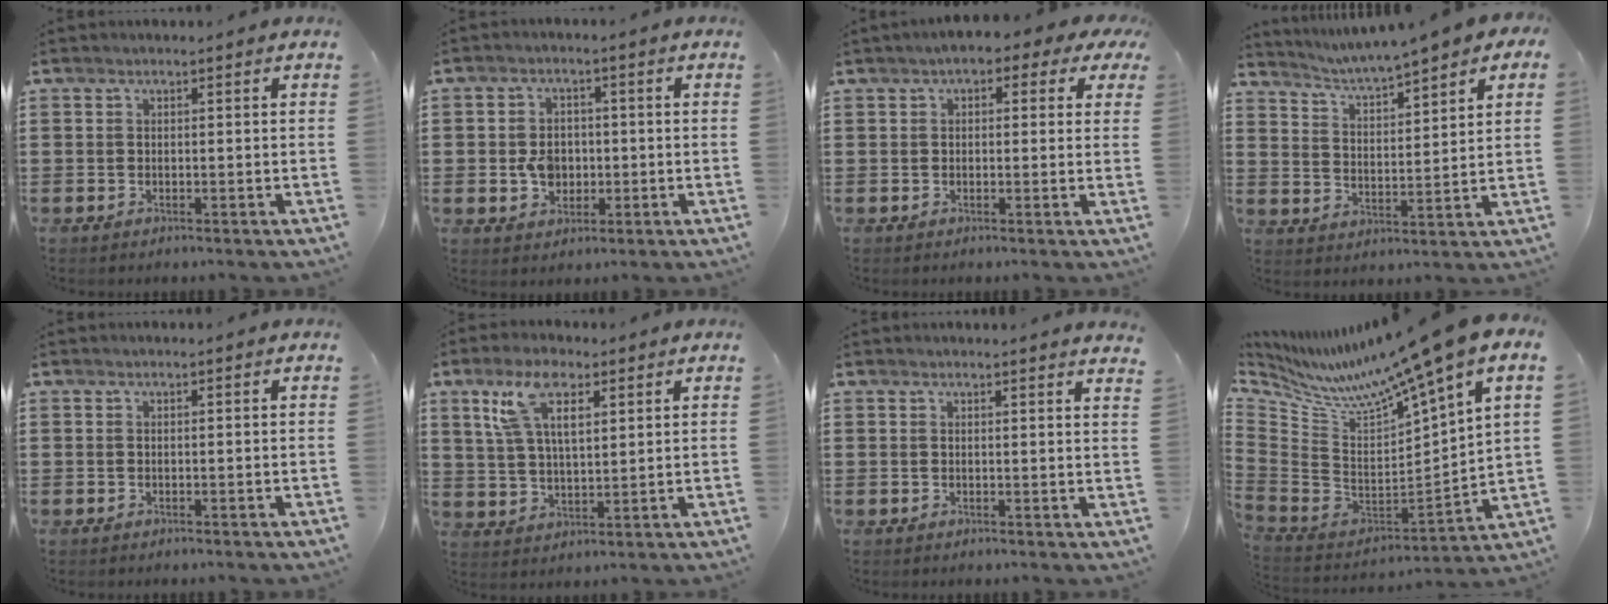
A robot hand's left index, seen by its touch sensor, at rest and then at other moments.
{"total": 4.9, "force": [-0.5, 3.9, 3.0], "torque": [-0.056, 0.006, -0.012]}
{"total": 3.2, "force": [1.6, 1.5, 2.4], "torque": [-0.044, 0.002, 0.023]}
{"total": 3.5, "force": [3.4, -0.1, 1.0], "torque": [-0.040, -0.025, 0.050]}
{"total": 0.0}
{"total": 8.8, "force": [4.8, 3.8, 6.3], "torque": [-0.131, 0.009, 0.087]}
{"total": 1.6, "force": [1.4, -0.4, 0.6], "torque": [-0.014, -0.003, 0.028]}
{"total": 10.3, "force": [8.0, -1.5, 6.2], "torque": [-0.145, -0.072, 0.119]}